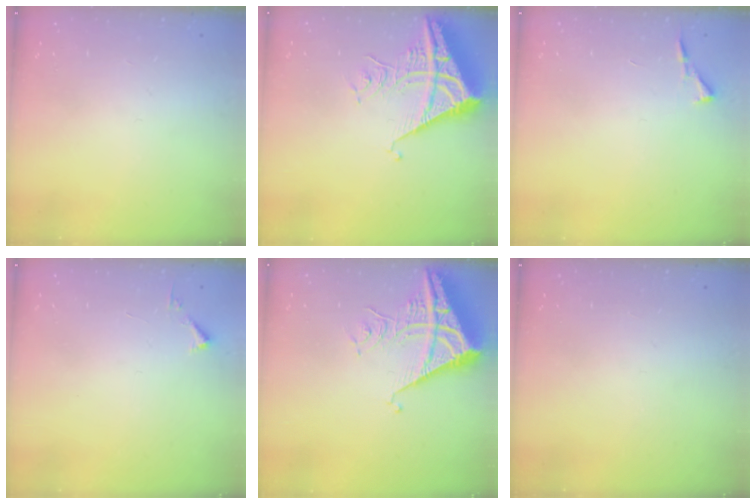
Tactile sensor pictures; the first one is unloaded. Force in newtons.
{"total": 9.1, "press": 9.1, "slide": 1.0}
{"total": 3.5, "press": 3.4, "slide": 0.5}
{"total": 3.1, "press": 3.1, "slide": 0.4}
{"total": 9.1, "press": 9.1, "slide": 1.0}
{"total": 0.0}